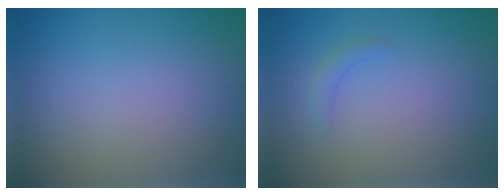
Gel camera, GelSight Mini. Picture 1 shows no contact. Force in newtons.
{"total": 1.0, "press": 1.0, "slide": 0.1}